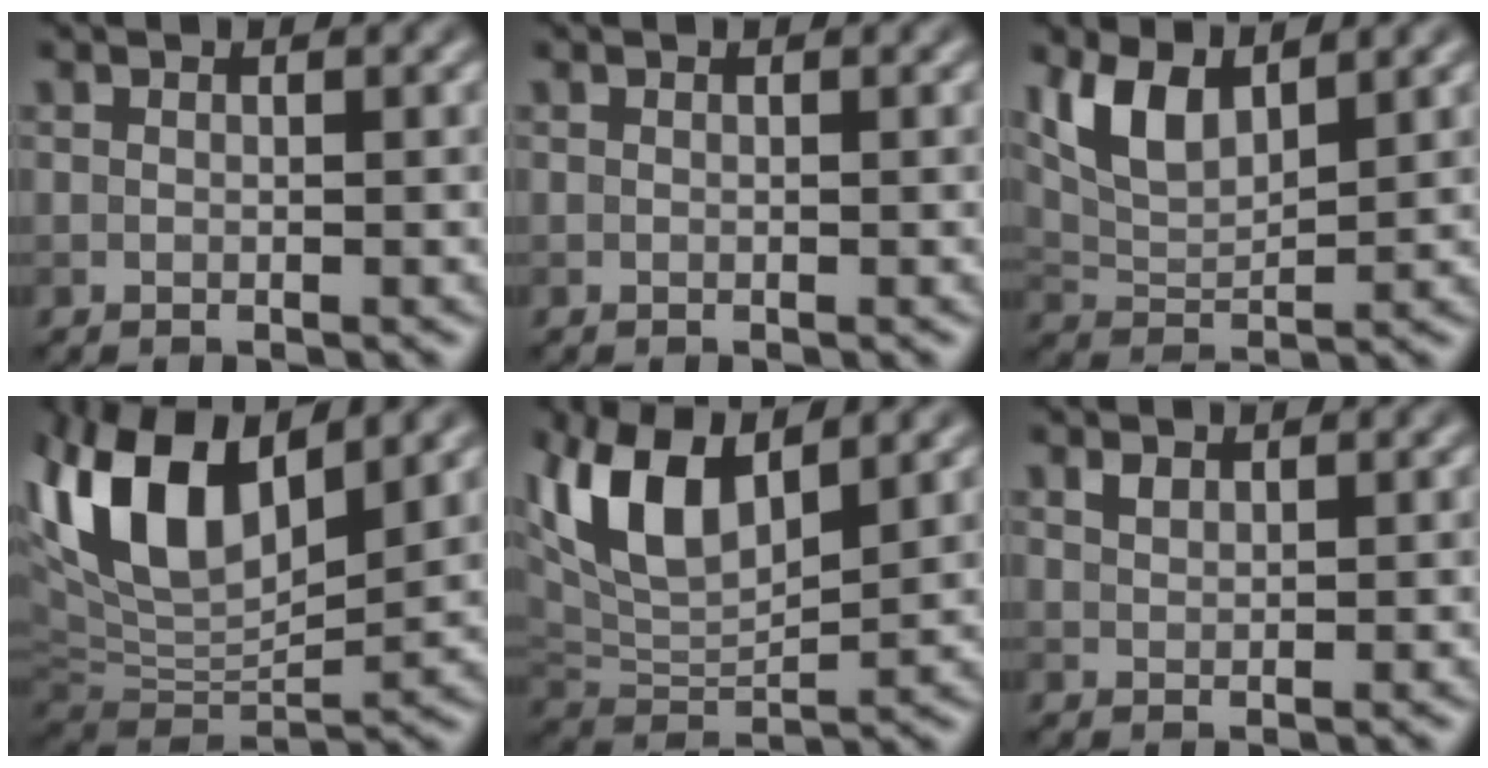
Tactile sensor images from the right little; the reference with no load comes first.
{"total": 0.0}
{"total": 5.1, "force": [3.1, 2.1, 3.4], "torque": [-0.079, -0.003, 0.063]}
{"total": 11.1, "force": [4.8, 5.1, 8.5], "torque": [-0.179, 0.015, 0.088]}
{"total": 8.4, "force": [4.4, 3.6, 6.2], "torque": [-0.133, 0.014, 0.080]}
{"total": 0.9, "force": [0.7, 0.4, 0.4], "torque": [-0.010, 0.001, 0.017]}